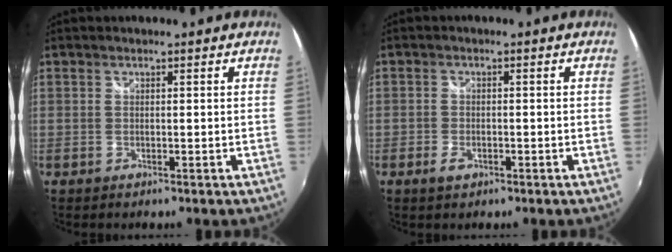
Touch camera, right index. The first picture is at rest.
{"total": 2.5, "force": [-1.4, 1.5, 1.4], "torque": [-0.031, -0.002, -0.026]}